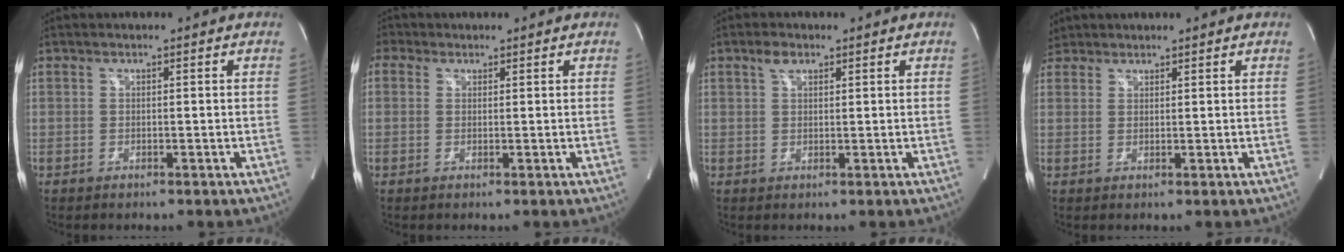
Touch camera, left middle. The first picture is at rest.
{"total": 2.6, "force": [1.2, 2.3, 0.6], "torque": [-0.013, 0.020, 0.019]}
{"total": 2.2, "force": [1.3, 1.1, 1.3], "torque": [-0.029, 0.009, 0.027]}
{"total": 3.5, "force": [2.8, 2.0, -0.1], "torque": [0.002, 0.015, 0.053]}